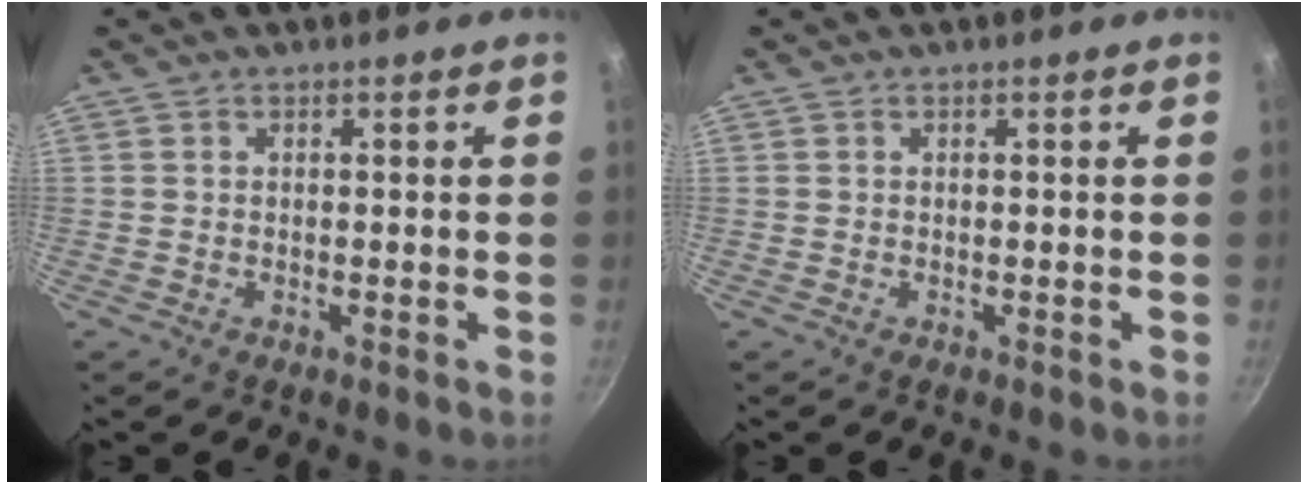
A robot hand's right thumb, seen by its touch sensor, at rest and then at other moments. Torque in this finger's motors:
{"motor_torque": [0.00, 0.00, 0.22, 0.22, 0.01]}